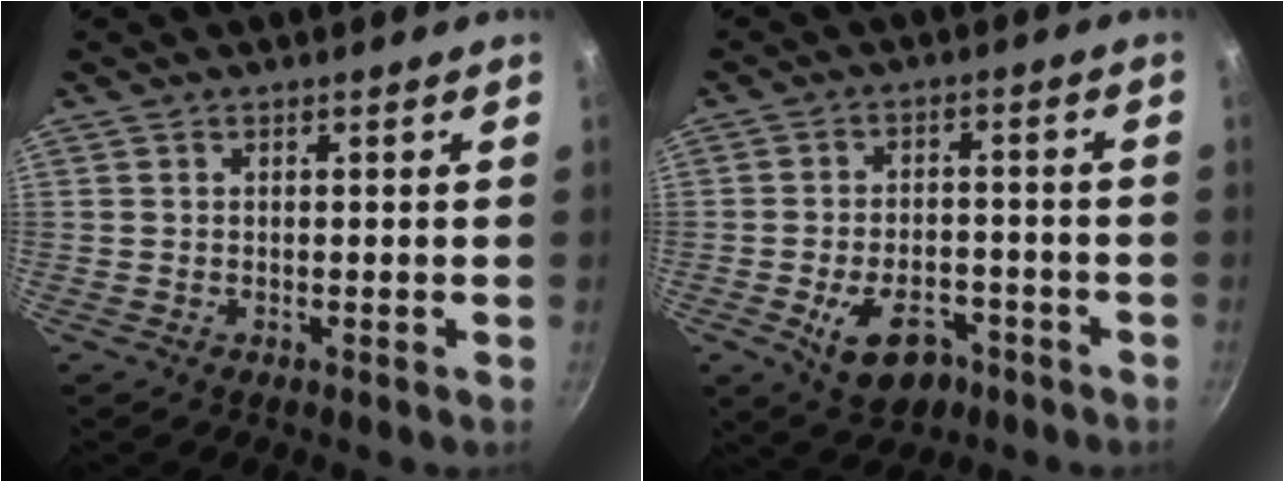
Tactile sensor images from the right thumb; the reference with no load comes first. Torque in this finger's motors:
{"motor_torque": [-0.17, 0.44, 0.29, 0.33, 0.17]}